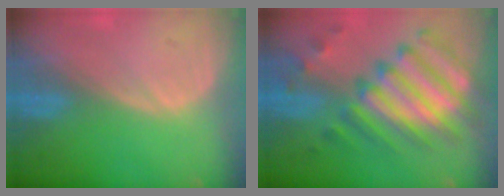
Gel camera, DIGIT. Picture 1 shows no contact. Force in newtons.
{"total": 11.3, "press": 10.6, "slide": 3.9}